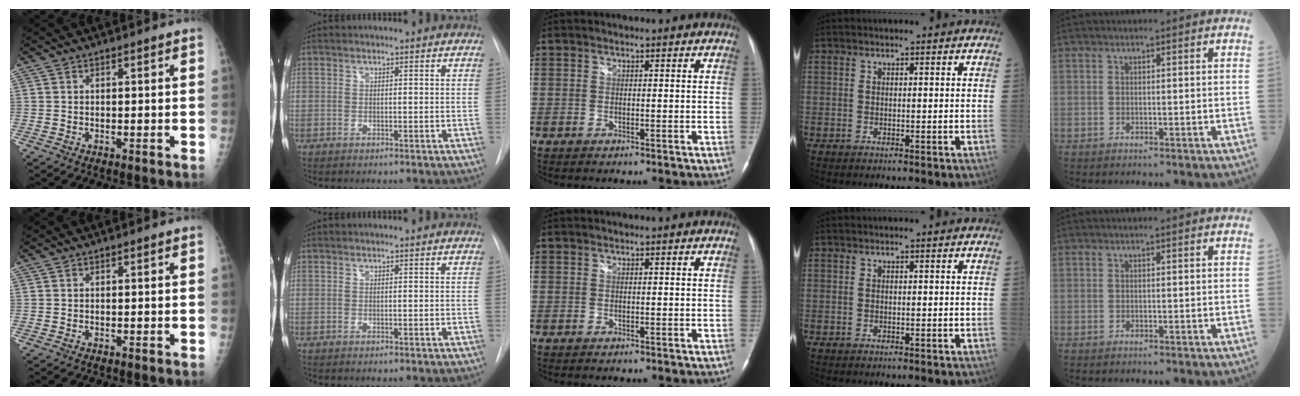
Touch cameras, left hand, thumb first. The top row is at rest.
{}